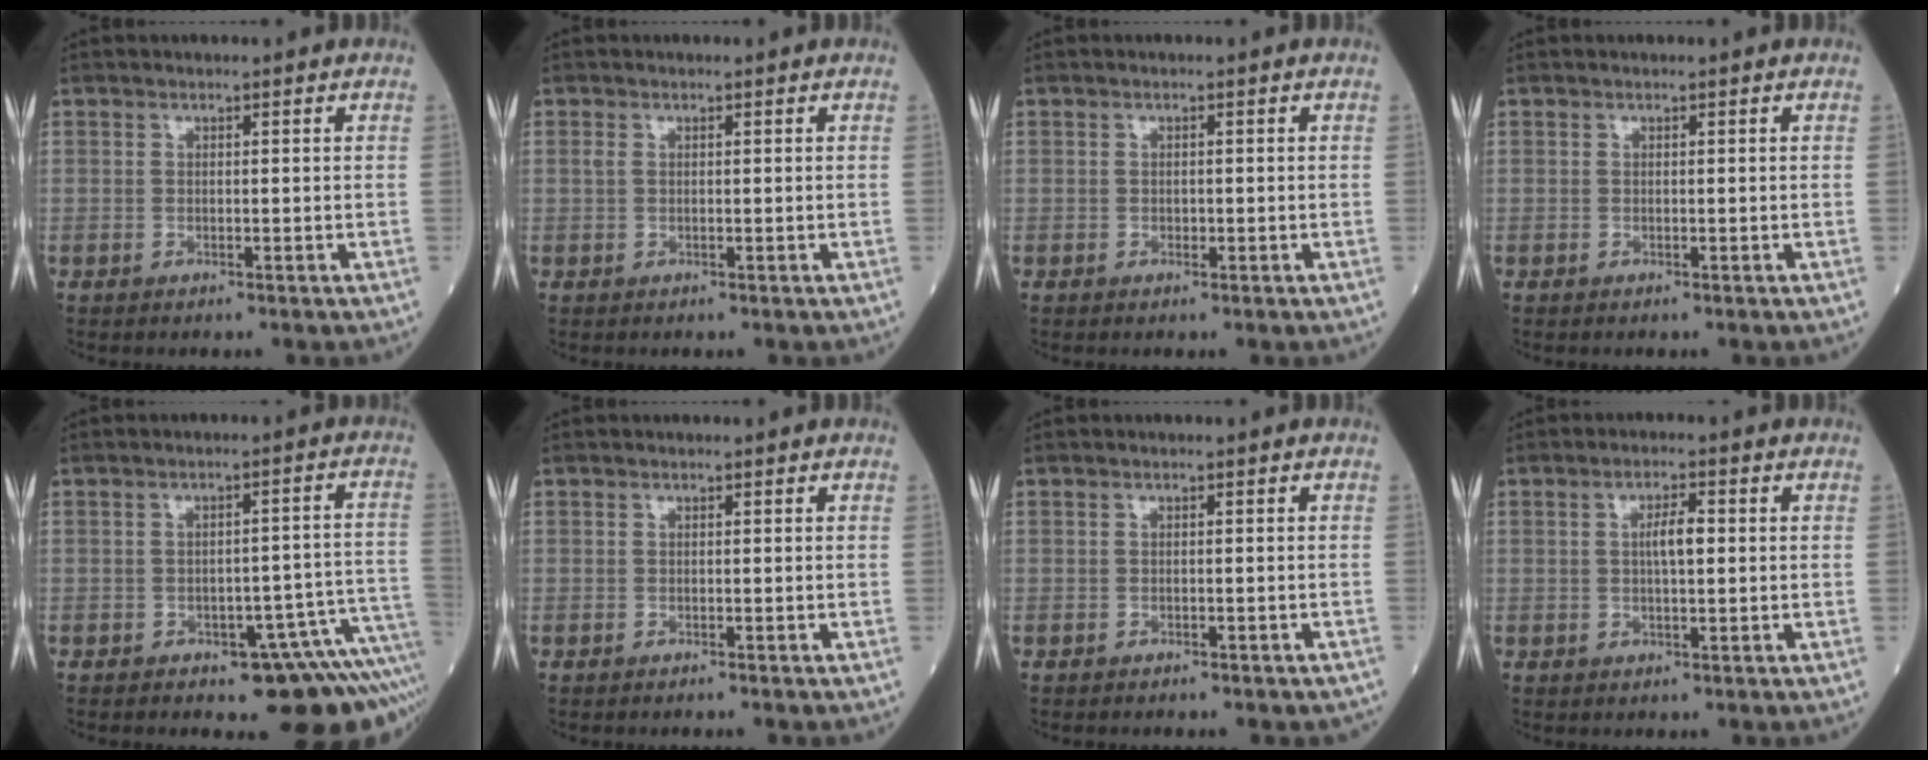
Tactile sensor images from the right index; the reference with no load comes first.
{"total": 0.6, "force": [0.2, 0.3, 0.5], "torque": [-0.016, 0.008, 0.005]}
{"total": 0.6, "force": [-0.2, 0.5, 0.3], "torque": [-0.007, 0.002, -0.001]}
{"total": 0.0}
{"total": 9.5, "force": [-6.4, 2.4, 6.7], "torque": [-0.051, 0.034, -0.084]}
{"total": 0.5, "force": [-0.4, 0.0, 0.3], "torque": [0.002, 0.001, -0.008]}
{"total": 2.9, "force": [-2.4, 1.0, 1.4], "torque": [-0.019, -0.004, -0.021]}
{"total": 3.4, "force": [0.4, 0.8, 3.3], "torque": [-0.058, 0.005, 0.005]}